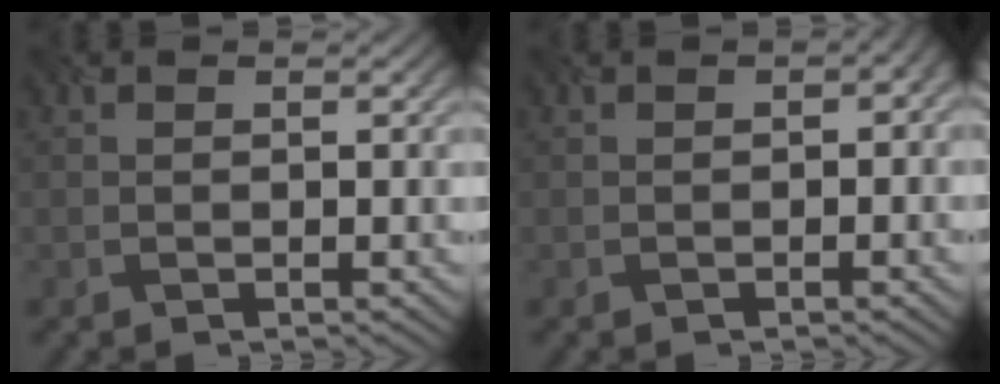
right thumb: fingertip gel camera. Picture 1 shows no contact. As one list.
[{"total": 2.4, "force": [-0.4, 1.3, 2.0], "torque": [-0.020, 0.005, 0.005]}]